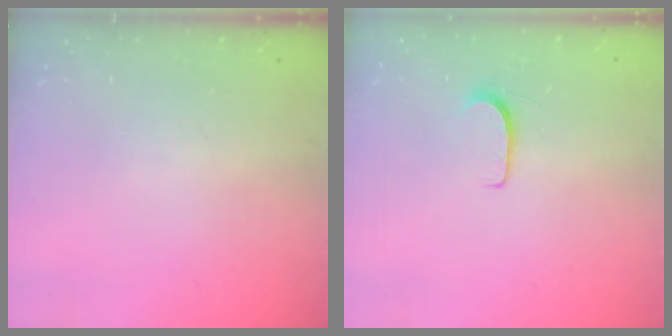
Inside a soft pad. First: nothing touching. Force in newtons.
{"total": 5.1, "press": 5.1, "slide": 0.6}